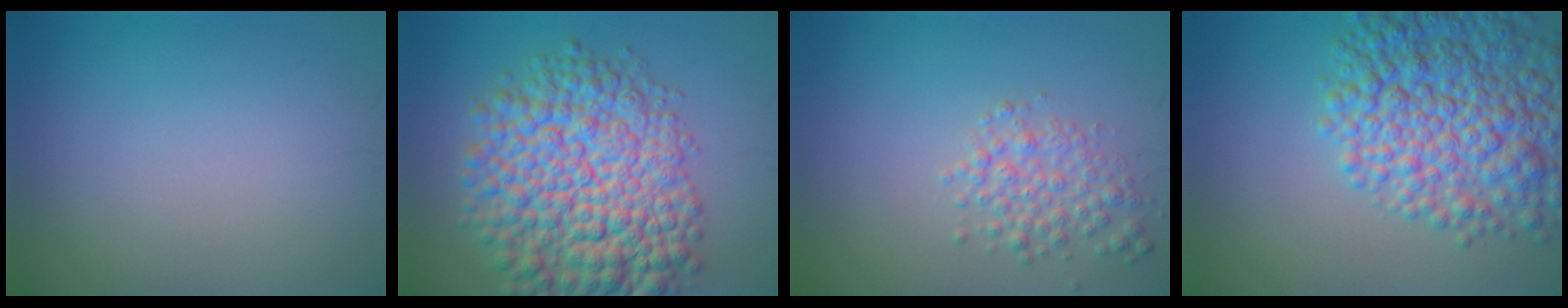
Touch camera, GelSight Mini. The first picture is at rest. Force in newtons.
{"total": 12.7, "press": 12.7, "slide": 0.4}
{"total": 2.8, "press": 2.8, "slide": 0.1}
{"total": 9.9, "press": 9.9, "slide": 0.4}